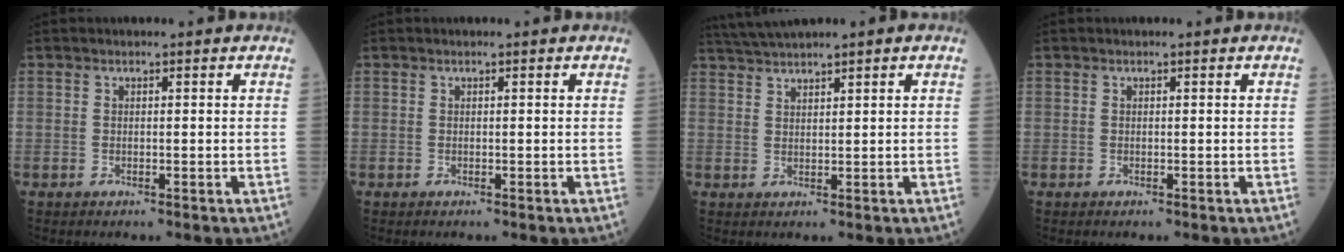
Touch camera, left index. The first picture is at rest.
{"total": 0.0}
{"total": 3.9, "force": [3.3, -0.4, 1.9], "torque": [-0.052, 0.022, 0.073]}
{"total": 0.0}